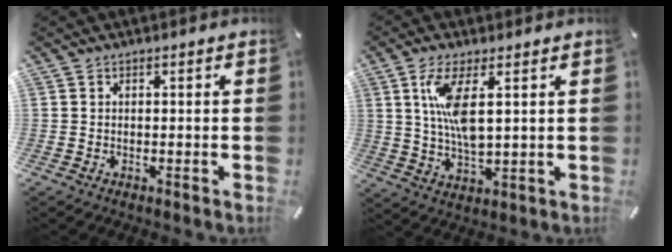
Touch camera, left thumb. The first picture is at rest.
{"total": 9.9, "force": [3.0, 3.8, 8.7], "torque": [-0.184, -0.008, 0.049]}